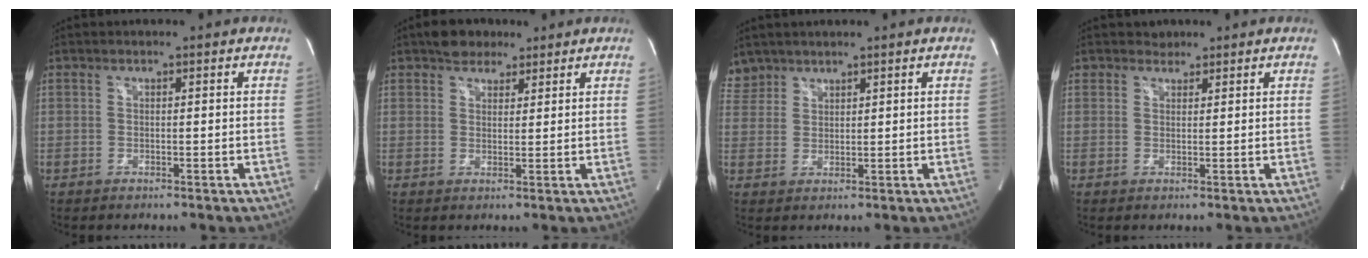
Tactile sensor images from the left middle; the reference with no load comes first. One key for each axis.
{"total": 4.4, "fx": 3.2, "fy": 2.6, "fz": 1.5, "tx": -0.027, "ty": 0.011, "tz": 0.055}
{"total": 3.2, "fx": 2.7, "fy": 1.5, "fz": -0.4, "tx": 0.013, "ty": 0.011, "tz": 0.056}
{"total": 1.6, "fx": 1.2, "fy": 1.0, "fz": -0.2, "tx": 0.006, "ty": 0.001, "tz": 0.014}